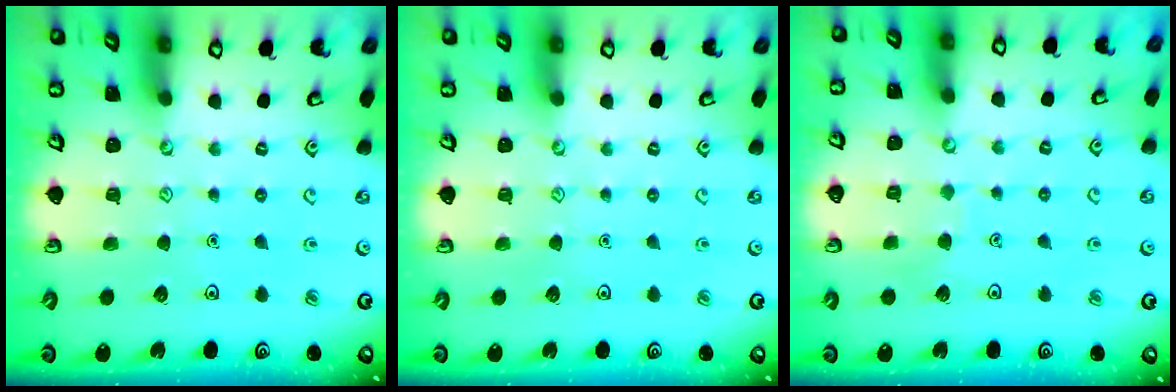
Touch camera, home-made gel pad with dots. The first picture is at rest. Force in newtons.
{"total": 0.0}
{"total": 3.0, "press": 3.0, "slide": 0.1}